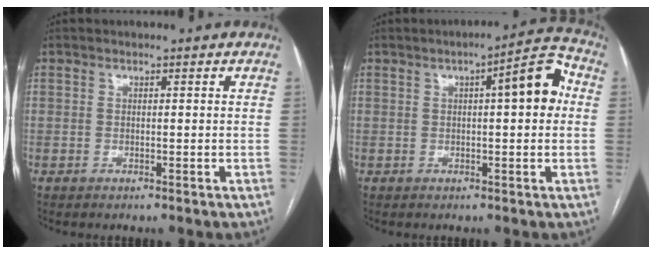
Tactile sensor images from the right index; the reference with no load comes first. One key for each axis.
{"total": 7.8, "fx": 1.3, "fy": 1.5, "fz": 7.6, "tx": -0.100, "ty": 0.027, "tz": 0.012}